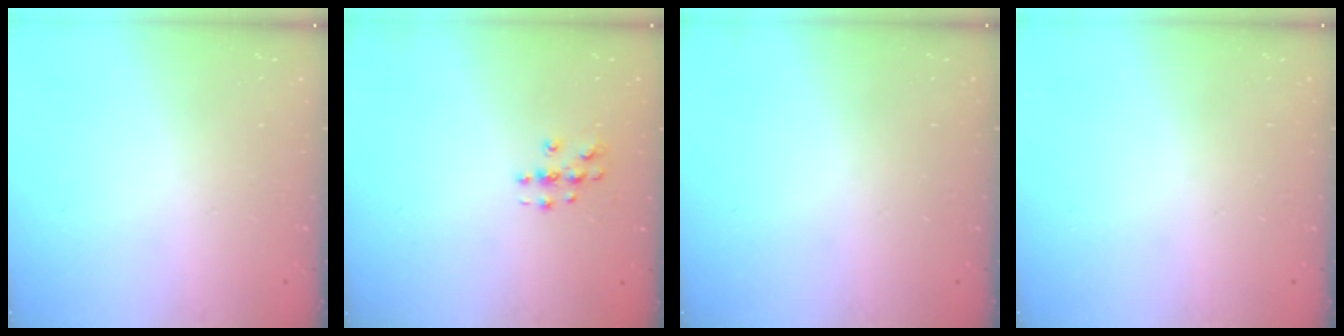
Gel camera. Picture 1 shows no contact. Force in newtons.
{"total": 3.9, "press": 3.9, "slide": 0.5}
{"total": 0.0}
{"total": 0.0}